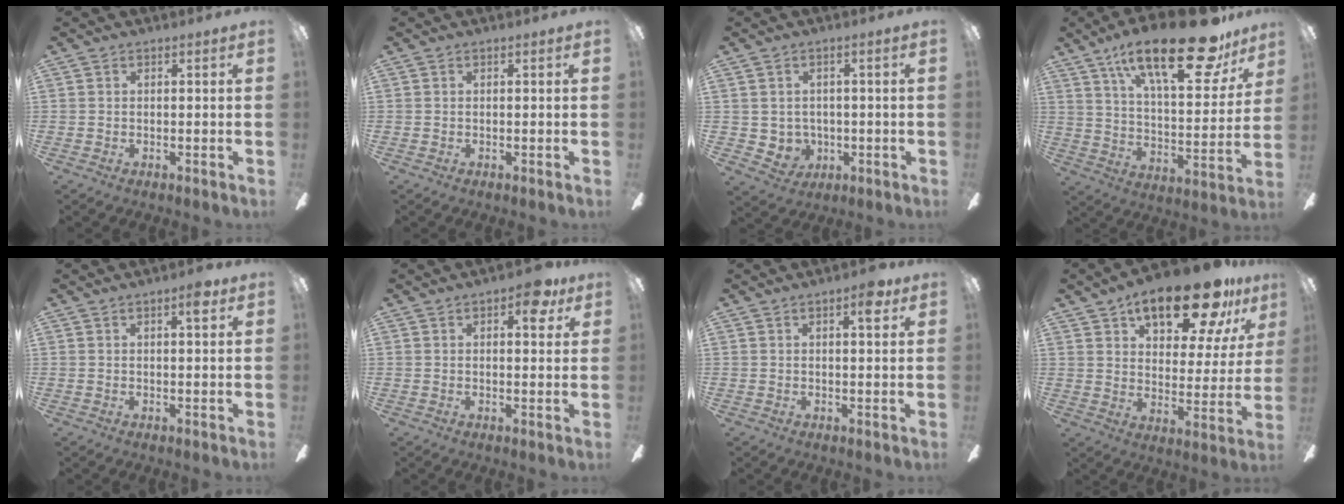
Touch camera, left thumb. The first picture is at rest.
{"total": 0.0}
{"total": 4.1, "force": [1.1, 3.9, 0.6], "torque": [-0.024, -0.008, 0.021]}
{"total": 26.5, "force": [17.2, 8.9, 18.1], "torque": [-0.275, -0.100, 0.277]}
{"total": 3.8, "force": [2.1, 0.8, 3.1], "torque": [-0.041, -0.005, 0.029]}
{"total": 6.9, "force": [3.5, 3.0, 5.1], "torque": [-0.050, -0.014, 0.050]}
{"total": 4.7, "force": [2.6, 1.4, 3.7], "torque": [-0.047, -0.007, 0.036]}
{"total": 19.7, "force": [13.0, 8.0, 12.5], "torque": [-0.177, -0.072, 0.210]}